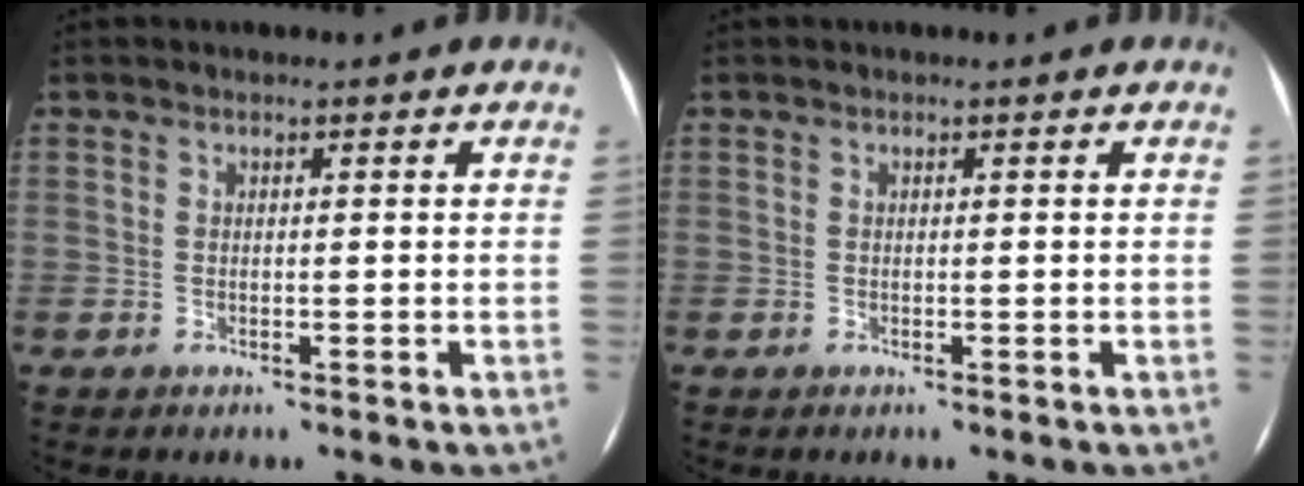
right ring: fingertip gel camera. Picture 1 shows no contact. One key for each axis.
{"total": 0.0}